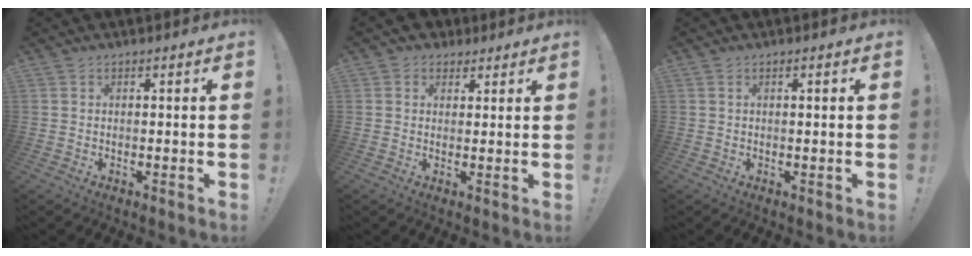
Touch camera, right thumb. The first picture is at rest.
{"total": 3.6, "force": [1.5, 3.2, 0.5], "torque": [-0.013, -0.001, 0.030]}
{"total": 0.9, "force": [0.2, 0.0, 0.9], "torque": [-0.012, -0.001, 0.000]}